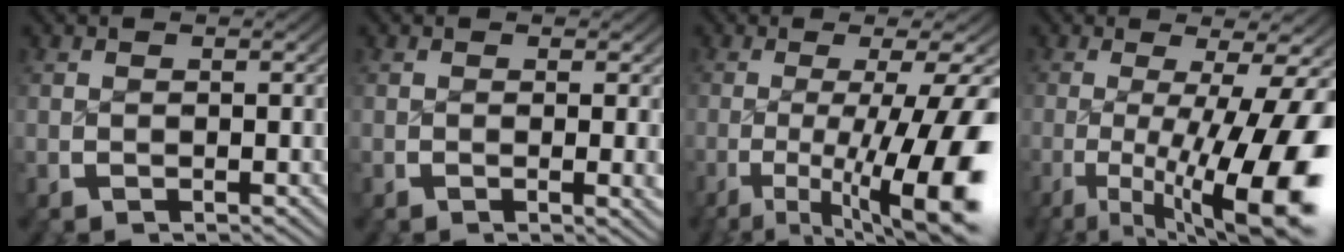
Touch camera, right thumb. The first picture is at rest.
{"total": 1.4, "force": [0.0, 0.2, 1.4], "torque": [-0.017, -0.004, -0.001]}
{"total": 12.1, "force": [-3.2, 5.9, 10.0], "torque": [-0.190, -0.049, -0.021]}
{"total": 14.0, "force": [-3.5, 7.3, 11.5], "torque": [-0.204, -0.050, -0.024]}